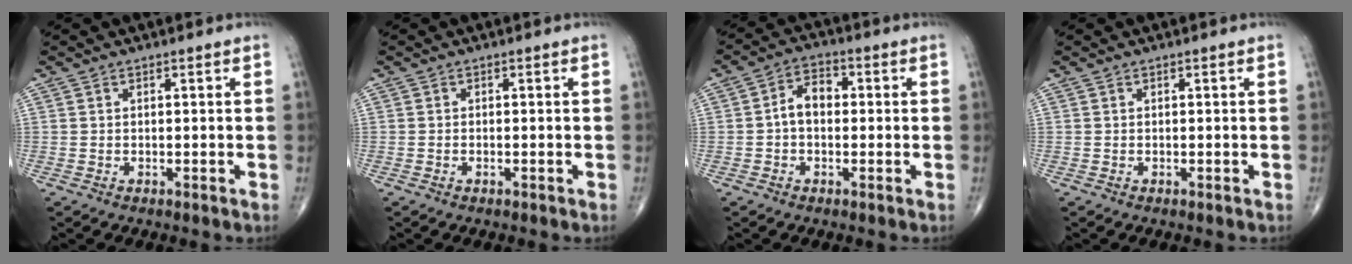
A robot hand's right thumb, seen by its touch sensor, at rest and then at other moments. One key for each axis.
{"total": 0.0}
{"total": 5.7, "fx": -0.1, "fy": 3.9, "fz": 4.1, "tx": -0.059, "ty": 0.023, "tz": -0.012}
{"total": 0.0}